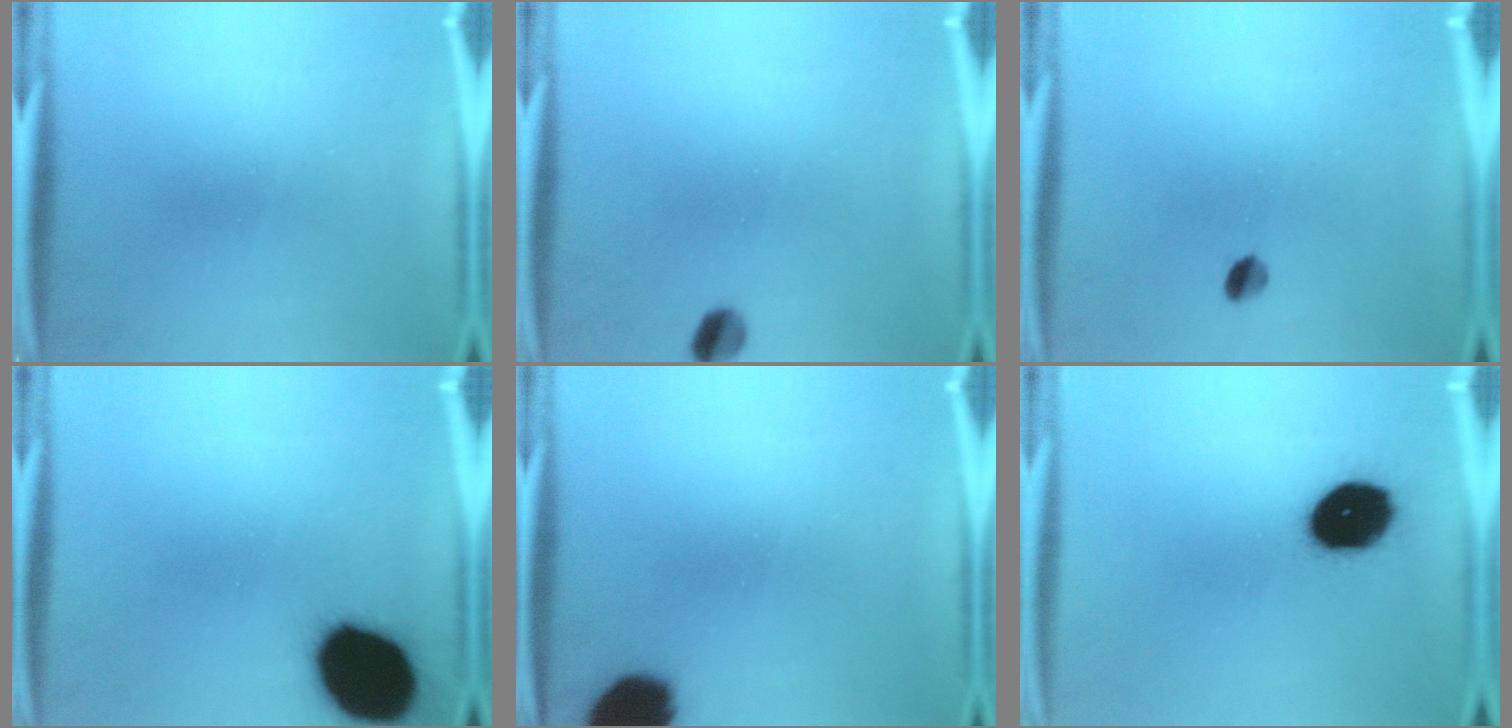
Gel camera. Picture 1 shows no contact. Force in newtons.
{"total": 3.5}
{"total": 2.5}
{"total": 17.7}
{"total": 13.4}
{"total": 14.3}